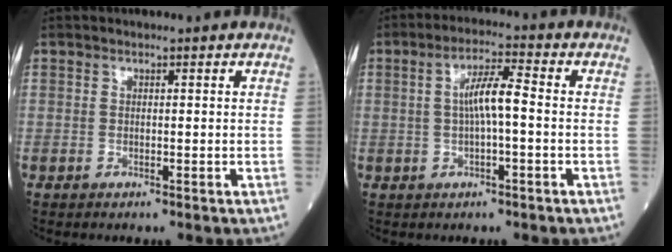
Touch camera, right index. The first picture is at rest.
{"total": 5.7, "force": [0.0, 0.8, 5.6], "torque": [-0.103, 0.015, -0.001]}